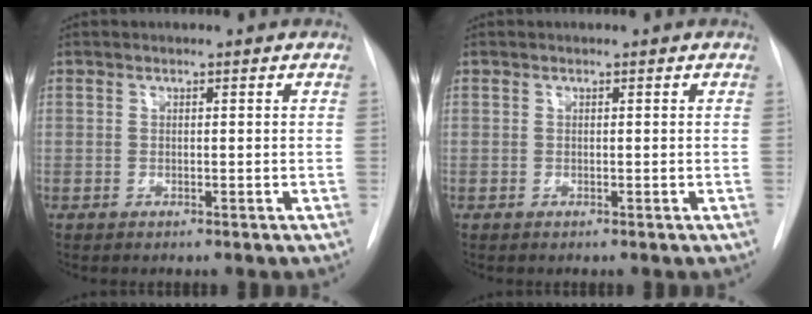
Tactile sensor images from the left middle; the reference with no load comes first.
{"total": 0.0}